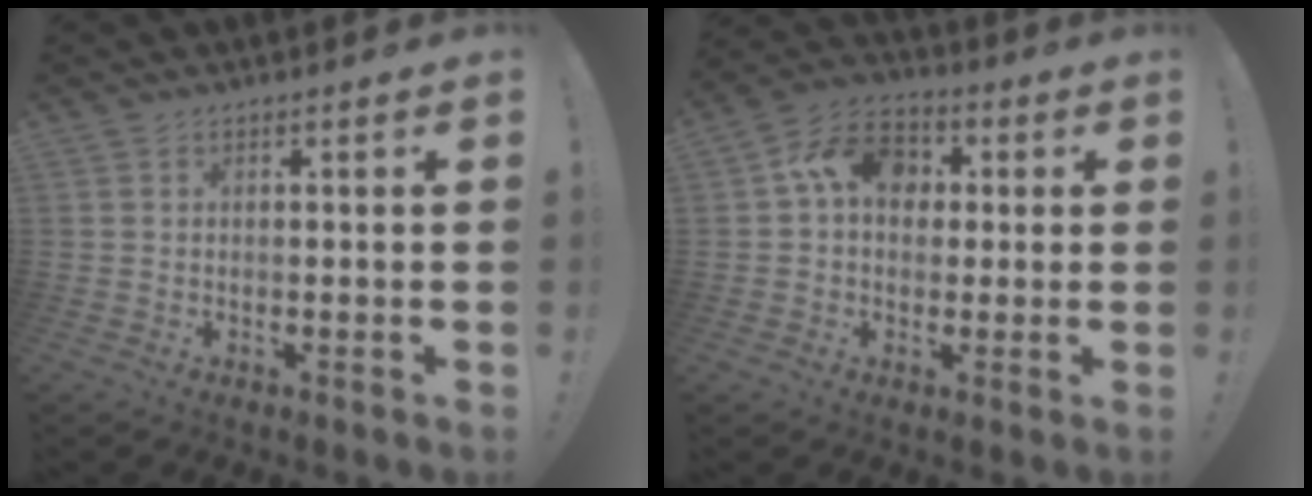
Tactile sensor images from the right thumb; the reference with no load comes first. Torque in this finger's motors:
{"motor_torque": [1.19, 1.77, 0.70, -0.16, 0.15]}